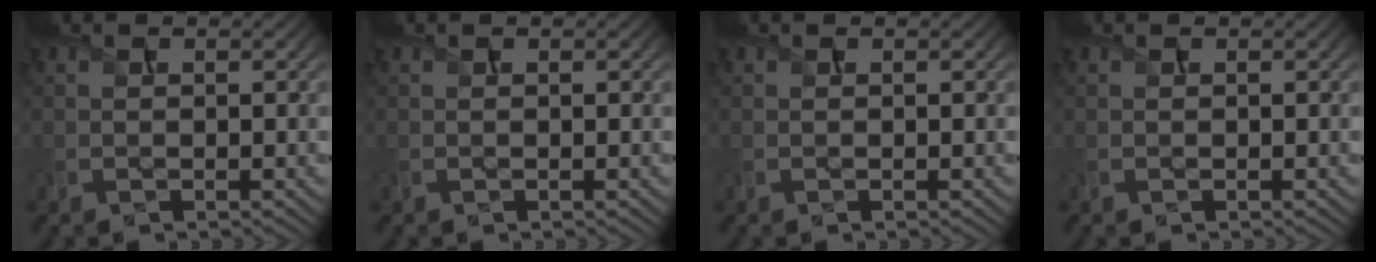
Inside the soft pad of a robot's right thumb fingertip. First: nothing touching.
{"total": 0.0}
{"total": 0.0}
{"total": 0.0}